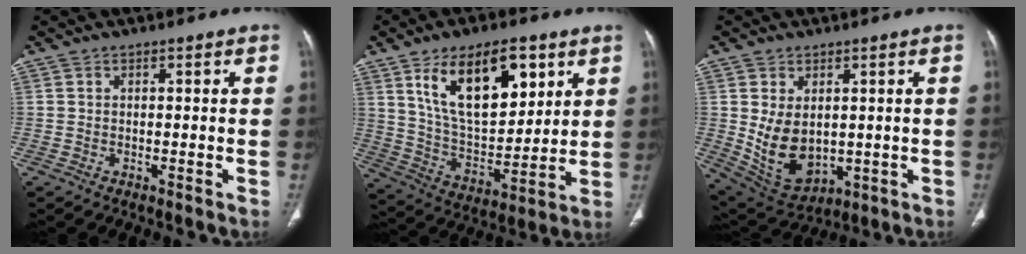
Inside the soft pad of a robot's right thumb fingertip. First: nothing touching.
{"total": 19.6, "force": [9.3, 9.7, 14.3], "torque": [-0.190, -0.042, 0.175]}
{"total": 10.6, "force": [0.4, 7.2, 7.8], "torque": [-0.121, -0.010, 0.038]}